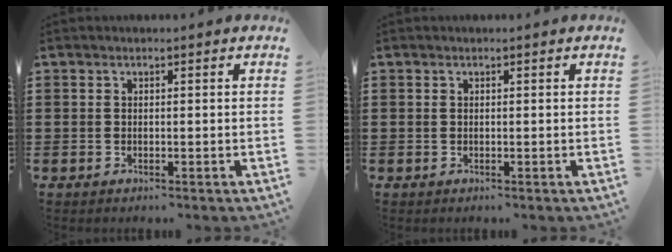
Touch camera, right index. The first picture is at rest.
{"total": 0.0}